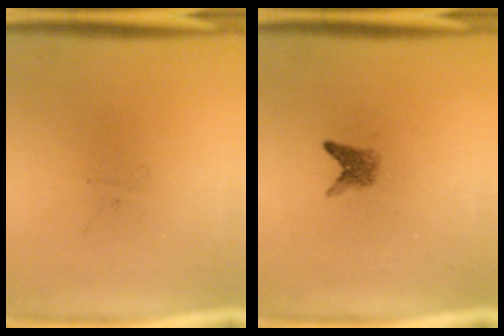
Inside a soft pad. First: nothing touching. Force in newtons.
{"total": 1.8}